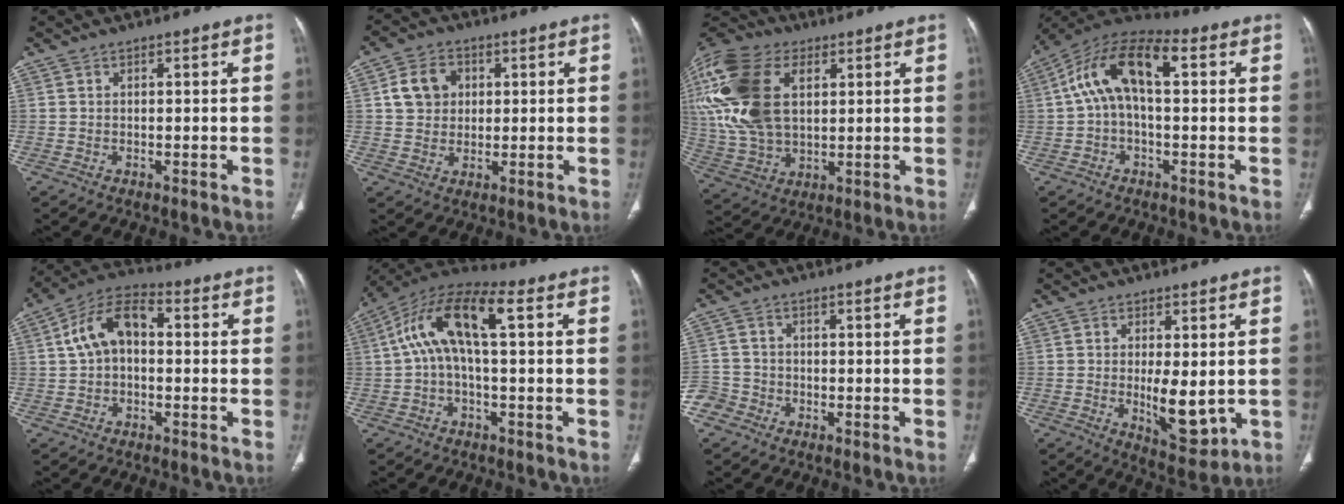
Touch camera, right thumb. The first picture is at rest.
{"total": 7.2, "force": [1.8, 6.0, 3.6], "torque": [-0.044, 0.001, 0.029]}
{"total": 23.6, "force": [6.3, 14.6, 17.5], "torque": [-0.393, 0.003, 0.117]}
{"total": 12.9, "force": [2.1, 6.3, 11.0], "torque": [-0.200, 0.046, 0.030]}
{"total": 9.9, "force": [0.8, 6.1, 7.7], "torque": [-0.135, 0.034, 0.002]}
{"total": 12.6, "force": [1.8, 4.7, 11.6], "torque": [-0.228, 0.047, 0.026]}
{"total": 4.4, "force": [-2.4, 3.7, 0.5], "torque": [0.005, 0.019, -0.051]}
{"total": 8.2, "force": [-0.4, 3.4, 7.4], "torque": [-0.098, -0.020, 0.006]}